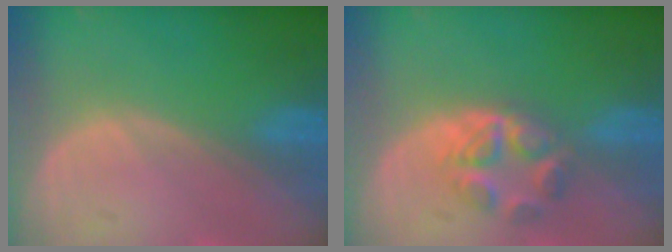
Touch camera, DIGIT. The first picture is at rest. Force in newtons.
{"total": 5.0, "press": 4.8, "slide": 1.3}